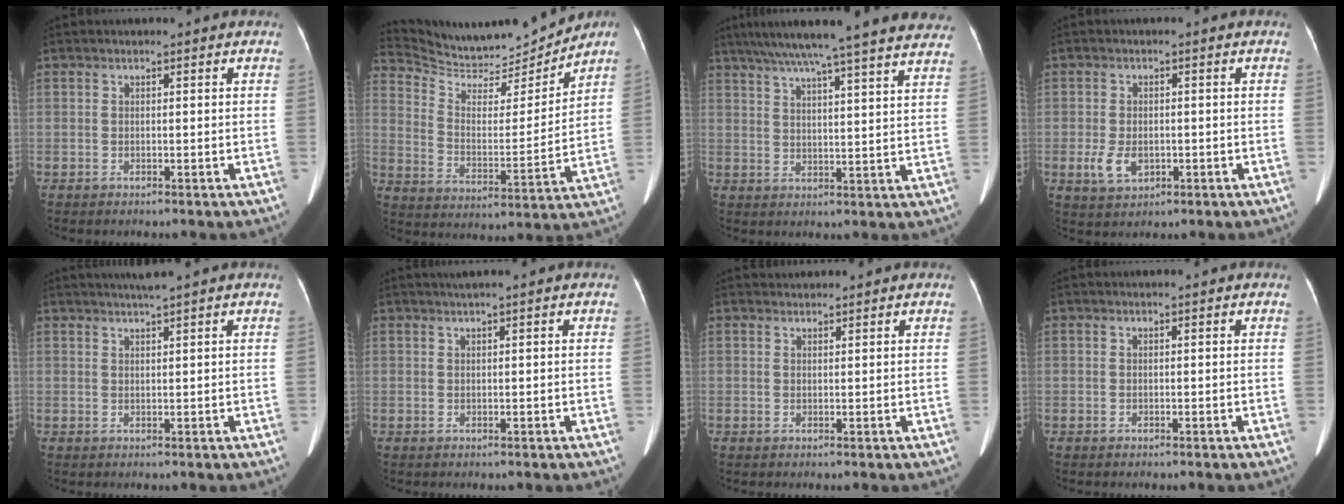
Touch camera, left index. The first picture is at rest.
{"total": 12.9, "force": [12.8, 1.3, 1.2], "torque": [-0.039, -0.012, 0.220]}
{"total": 25.4, "force": [22.2, 1.0, 12.4], "torque": [-0.203, -0.010, 0.279]}
{"total": 4.3, "force": [-2.6, 2.6, 2.4], "torque": [-0.054, -0.008, -0.036]}
{"total": 2.7, "force": [2.2, -0.7, 1.4], "torque": [-0.019, 0.008, 0.040]}
{"total": 1.1, "force": [0.7, -0.2, 0.9], "torque": [-0.020, 0.008, 0.019]}
{"total": 1.1, "force": [1.1, 0.1, -0.2], "torque": [-0.004, 0.011, 0.021]}
{"total": 0.0}